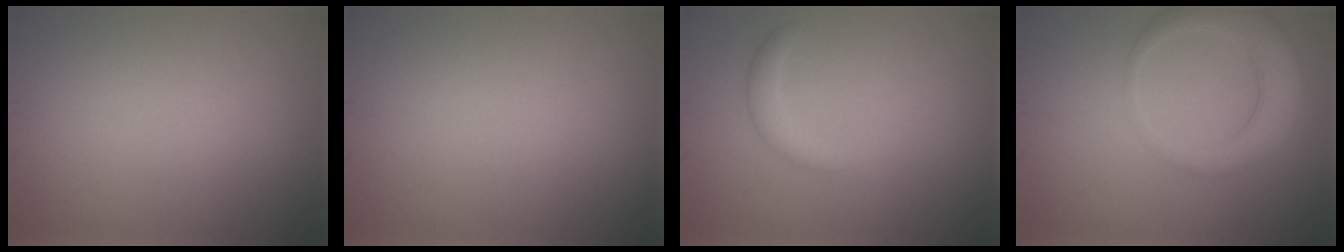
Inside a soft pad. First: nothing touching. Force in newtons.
{"total": 0.0}
{"total": 1.5, "press": 1.5, "slide": 0.2}
{"total": 5.0, "press": 4.9, "slide": 0.5}